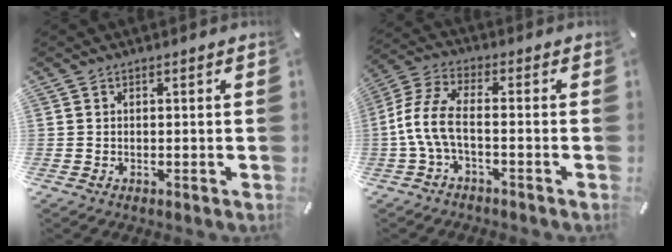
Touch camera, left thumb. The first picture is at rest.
{"total": 8.3, "force": [-2.5, 3.3, 7.2], "torque": [-0.159, -0.006, -0.047]}